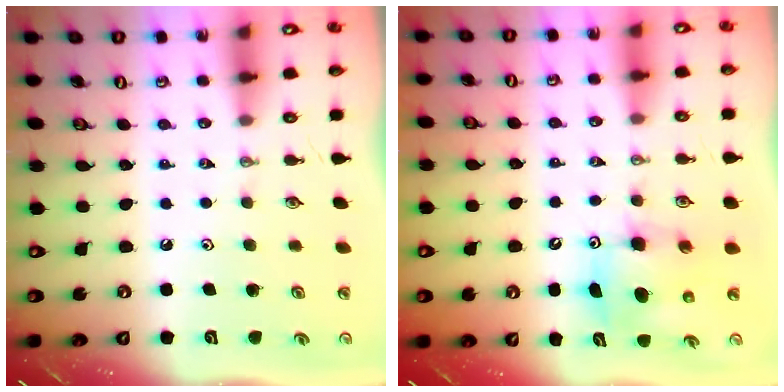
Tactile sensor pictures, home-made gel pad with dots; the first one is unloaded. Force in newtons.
{"total": 7.9, "press": 7.6, "slide": 2.1}